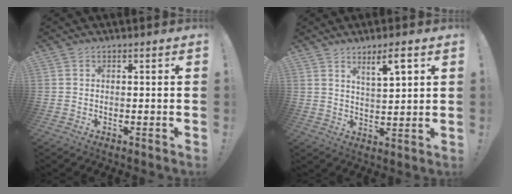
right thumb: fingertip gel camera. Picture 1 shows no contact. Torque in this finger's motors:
{"motor_torque": [0.04, 0.32, 0.04, 0.26, 0.19]}